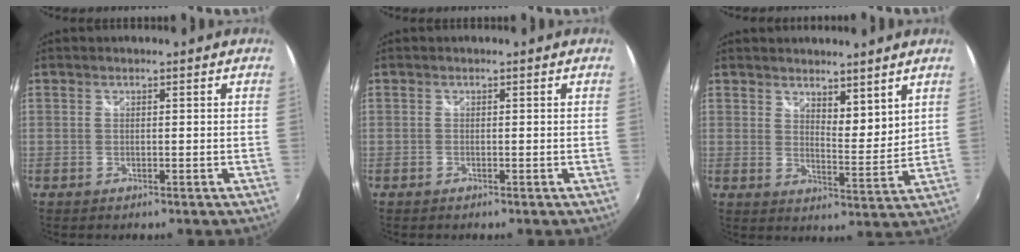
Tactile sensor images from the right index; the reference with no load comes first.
{"total": 0.0}
{"total": 6.5, "force": [5.2, 2.2, 3.3], "torque": [-0.042, -0.004, 0.086]}